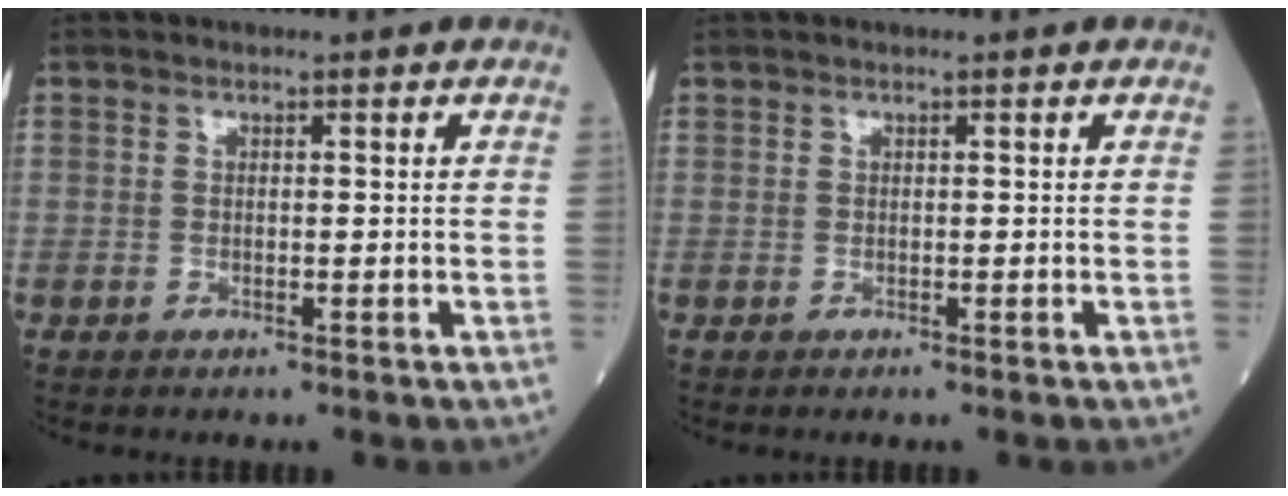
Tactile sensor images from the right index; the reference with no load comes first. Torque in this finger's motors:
{"motor_torque": [-0.08, 0.07, -0.02, 0.01]}